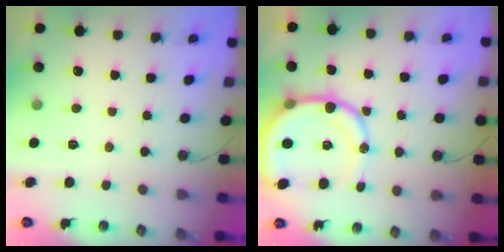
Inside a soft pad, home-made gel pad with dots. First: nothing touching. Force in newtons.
{"total": 15.3, "press": 15.0, "slide": 2.9}